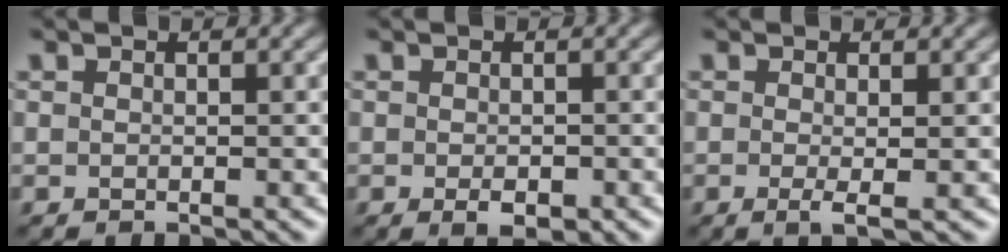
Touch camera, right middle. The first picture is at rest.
{"total": 1.9, "force": [-0.8, 1.0, 1.5], "torque": [-0.023, -0.005, -0.009]}
{"total": 1.5, "force": [-0.2, 0.2, 1.5], "torque": [-0.029, -0.008, -0.004]}